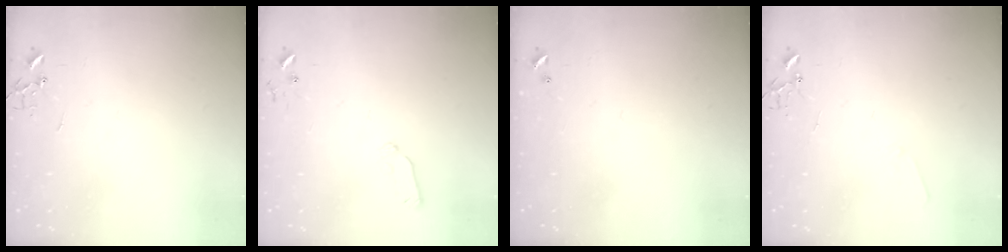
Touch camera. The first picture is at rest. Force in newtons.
{"total": 5.9, "press": 5.9, "slide": 0.8}
{"total": 0.0}
{"total": 4.8, "press": 4.7, "slide": 0.7}